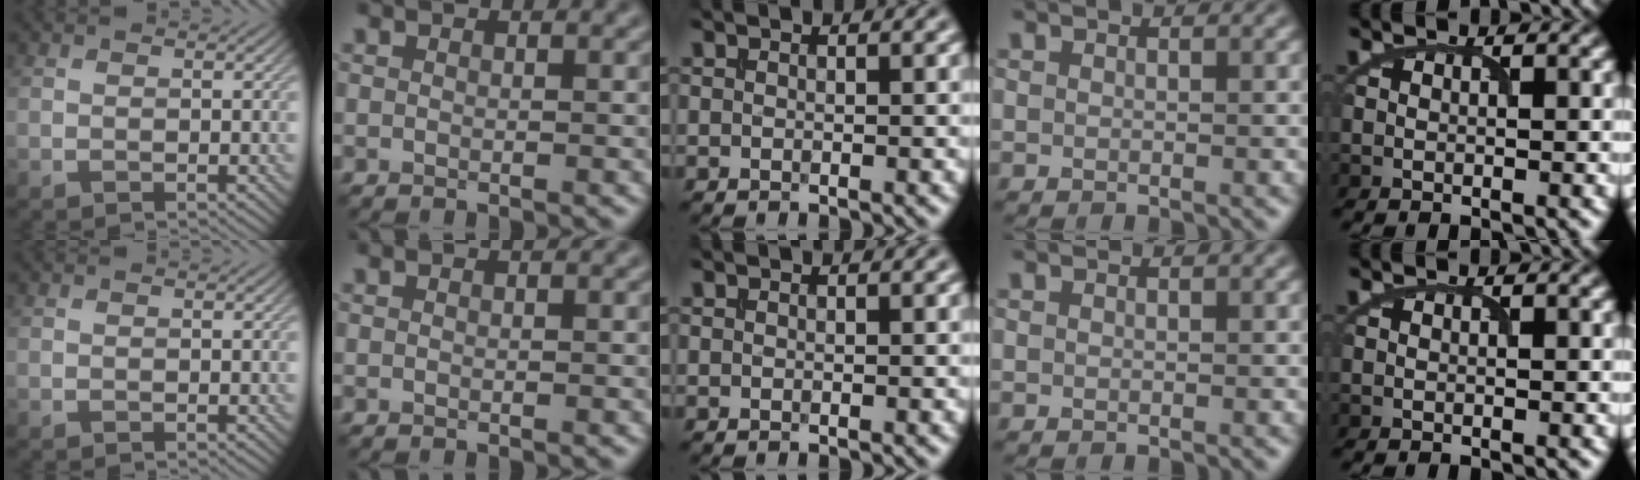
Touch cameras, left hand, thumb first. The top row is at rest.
{}